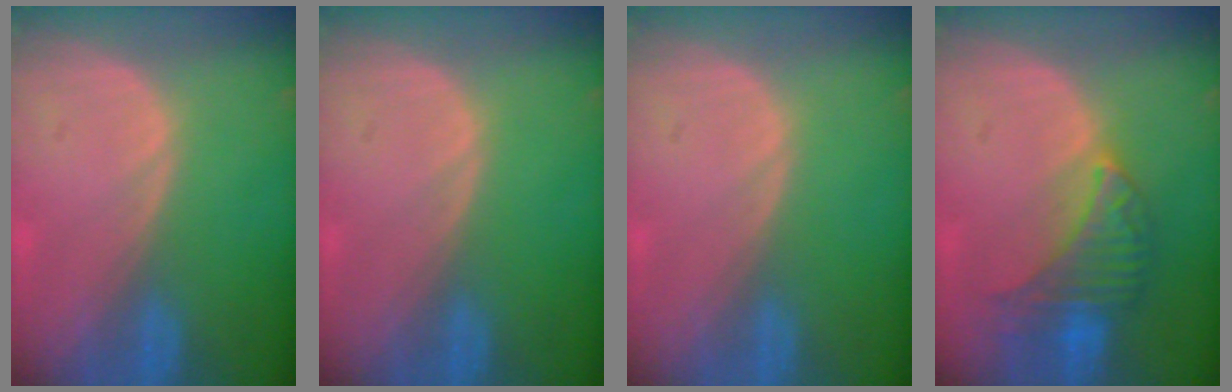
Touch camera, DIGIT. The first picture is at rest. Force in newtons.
{"total": 0.0}
{"total": 0.0}
{"total": 6.8, "press": 6.7, "slide": 0.9}